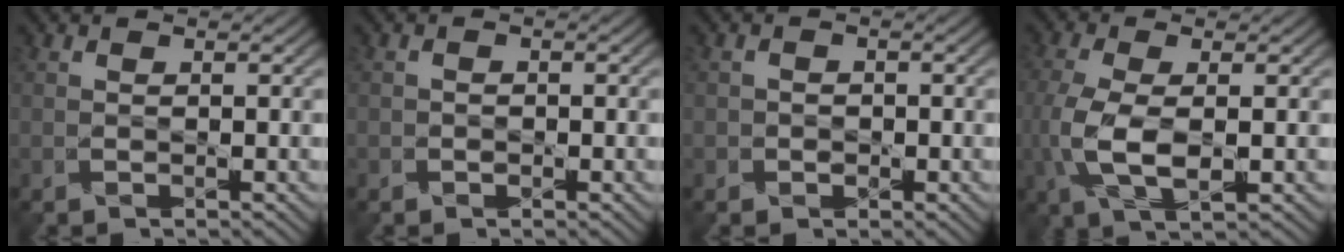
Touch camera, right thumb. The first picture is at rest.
{"total": 1.0, "force": [-0.3, 0.9, -0.3], "torque": [0.017, 0.003, -0.013]}
{"total": 1.9, "force": [-0.4, 1.9, -0.3], "torque": [0.013, 0.013, -0.017]}
{"total": 6.4, "force": [-1.2, 2.7, 5.7], "torque": [-0.144, -0.006, -0.019]}